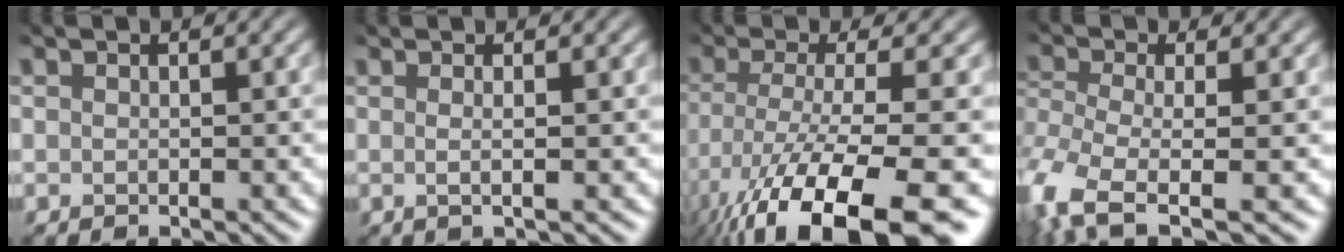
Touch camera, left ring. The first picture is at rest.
{"total": 2.9, "force": [0.9, 1.0, 2.5], "torque": [-0.023, 0.010, -0.014]}
{"total": 14.1, "force": [-8.2, 3.4, 10.9], "torque": [-0.189, -0.031, -0.124]}
{"total": 6.4, "force": [-4.2, 2.0, 4.4], "torque": [-0.109, -0.015, -0.087]}